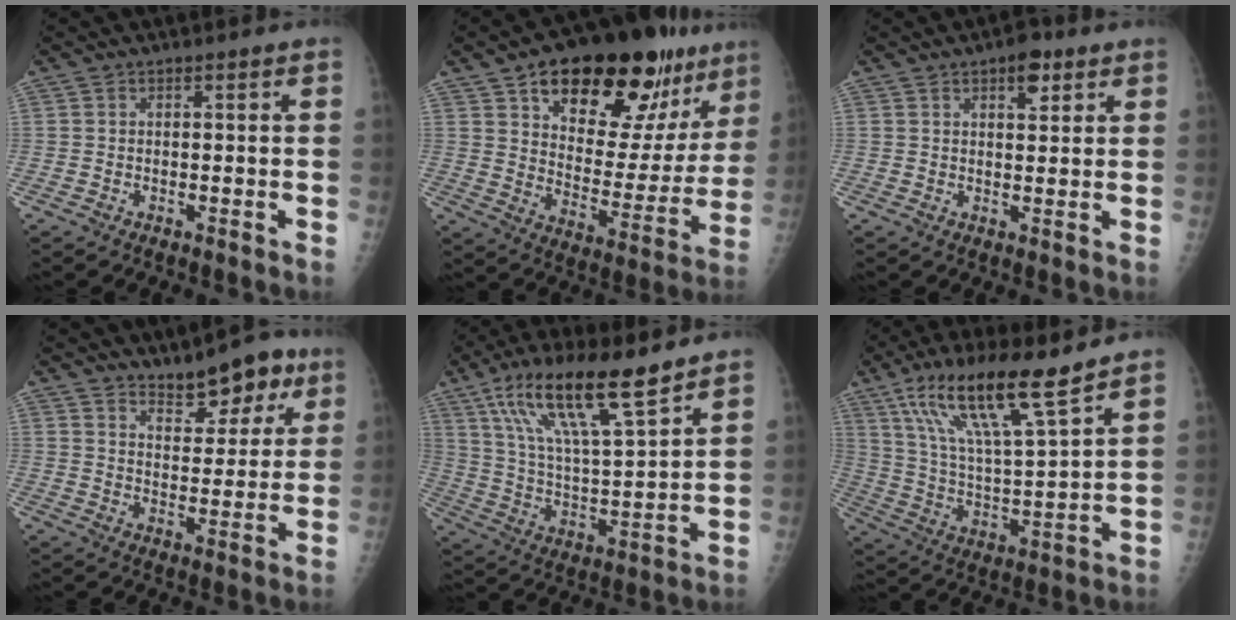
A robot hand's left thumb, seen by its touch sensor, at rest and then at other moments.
{"total": 27.3, "force": [16.5, 12.9, 17.6], "torque": [-0.207, -0.046, 0.244]}
{"total": 4.5, "force": [2.6, 2.1, 3.0], "torque": [-0.027, -0.010, 0.033]}
{"total": 9.4, "force": [6.5, 4.4, 5.1], "torque": [-0.040, -0.036, 0.100]}
{"total": 17.7, "force": [11.6, 3.7, 12.8], "torque": [-0.217, -0.049, 0.218]}
{"total": 17.1, "force": [11.4, 2.5, 12.5], "torque": [-0.217, -0.054, 0.215]}